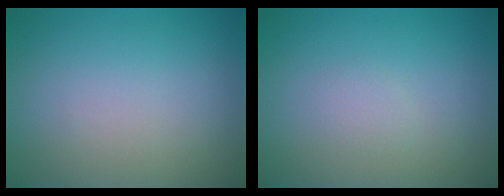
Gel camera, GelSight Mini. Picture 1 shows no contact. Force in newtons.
{"total": 0.8, "press": 0.8, "slide": 0.1}